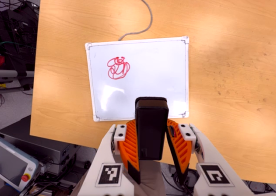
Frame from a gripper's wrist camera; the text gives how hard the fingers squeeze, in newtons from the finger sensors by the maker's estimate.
{"total": 7.0, "left": 5.6, "right": 8.3}